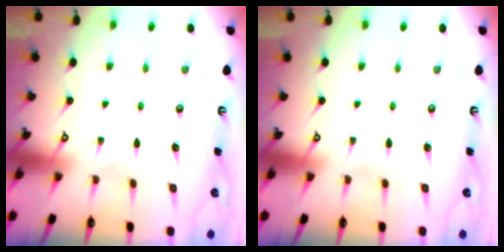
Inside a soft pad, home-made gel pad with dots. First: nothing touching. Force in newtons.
{"total": 0.0}